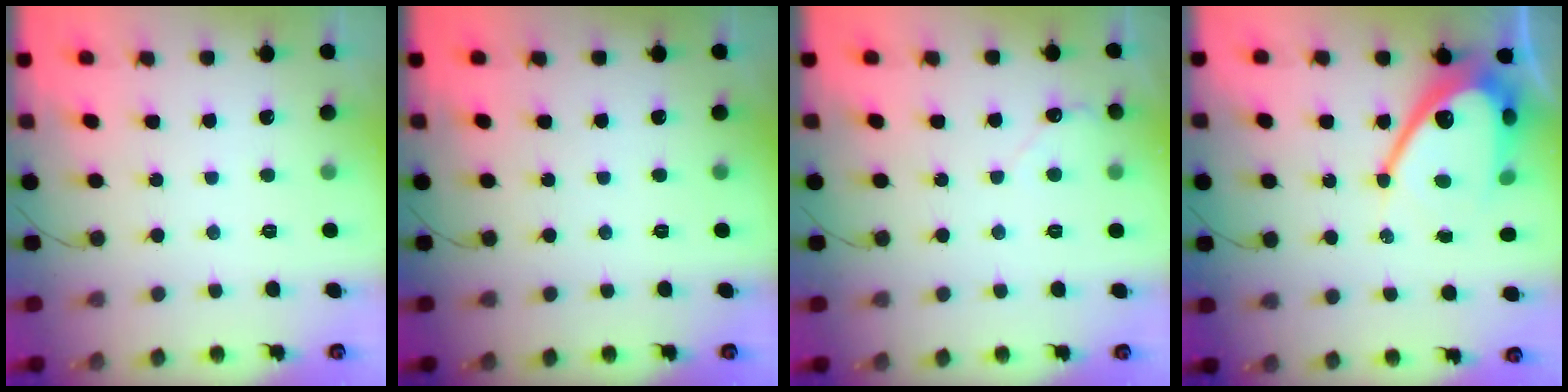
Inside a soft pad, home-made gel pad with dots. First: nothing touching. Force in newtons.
{"total": 0.0}
{"total": 2.7, "press": 2.7, "slide": 0.2}
{"total": 15.5, "press": 15.4, "slide": 1.5}